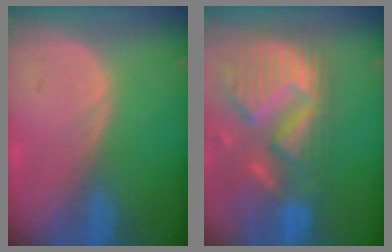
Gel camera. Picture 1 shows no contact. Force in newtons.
{"total": 14.0, "press": 11.6, "slide": 7.7}